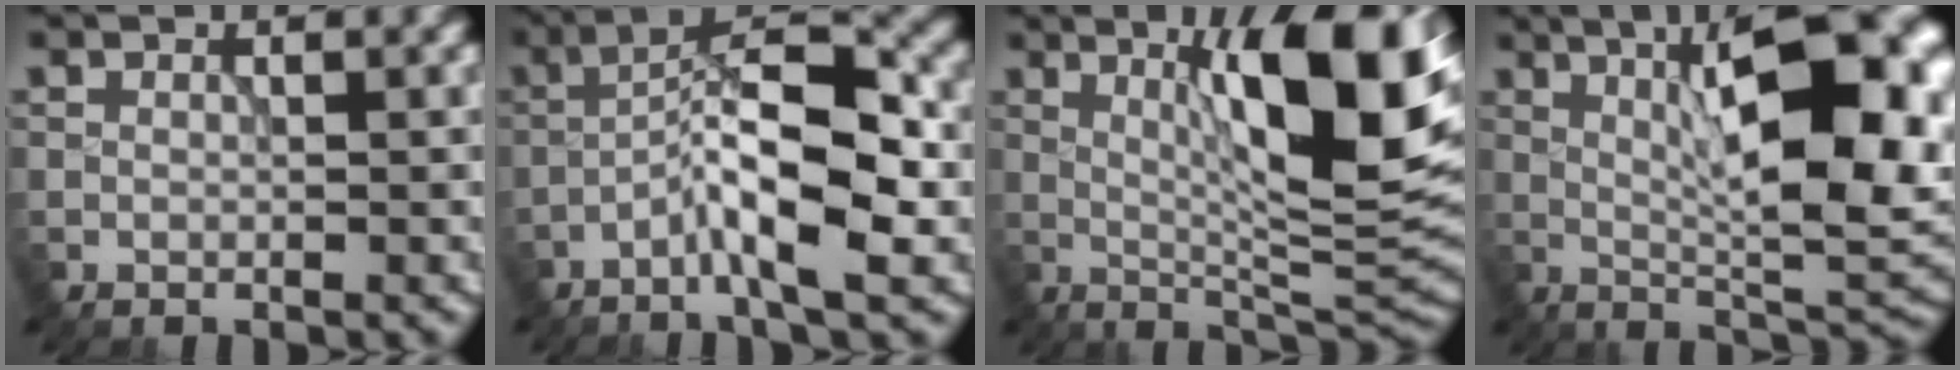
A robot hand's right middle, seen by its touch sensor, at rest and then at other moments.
{"total": 8.3, "force": [-2.8, 2.0, 7.5], "torque": [-0.120, 0.025, -0.058]}
{"total": 11.9, "force": [3.0, 2.5, 11.2], "torque": [-0.159, 0.001, 0.049]}
{"total": 14.2, "force": [2.5, 4.6, 13.2], "torque": [-0.171, 0.007, 0.032]}